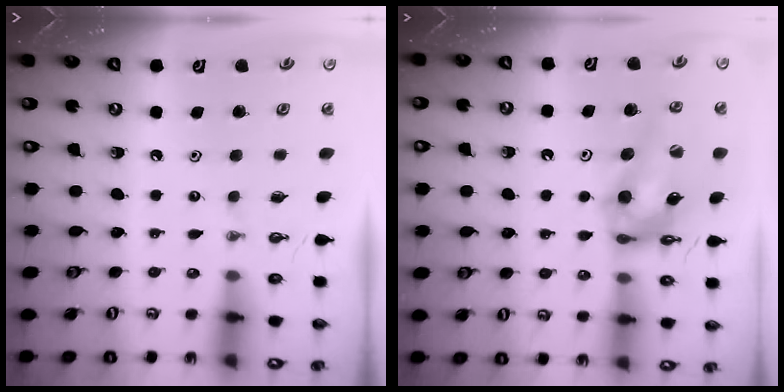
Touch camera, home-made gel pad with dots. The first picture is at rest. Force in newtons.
{"total": 13.4, "press": 13.3, "slide": 1.2}